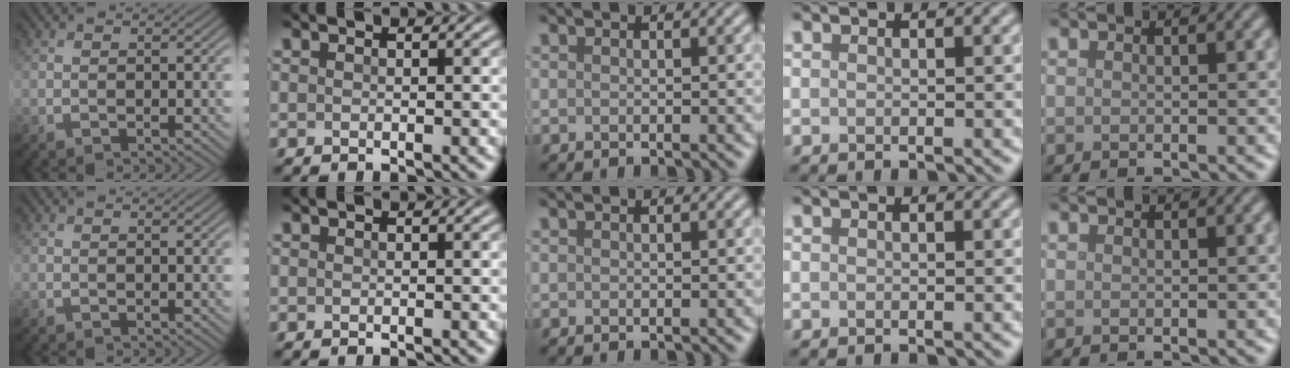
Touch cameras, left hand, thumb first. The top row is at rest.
{}